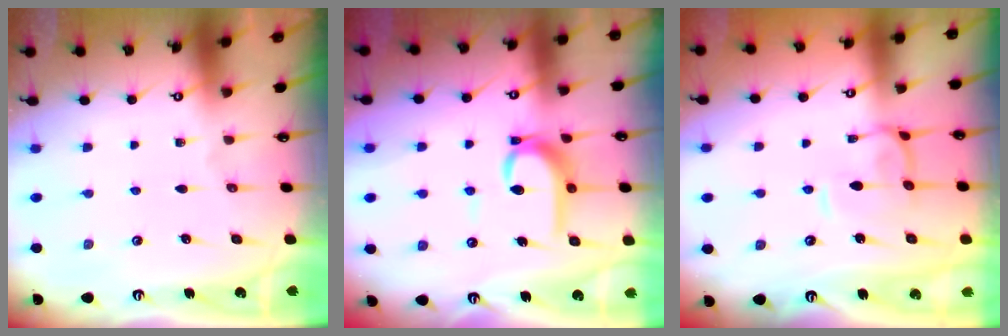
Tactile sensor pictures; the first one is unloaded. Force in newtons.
{"total": 10.5, "press": 10.5, "slide": 0.7}
{"total": 1.8, "press": 1.6, "slide": 0.7}